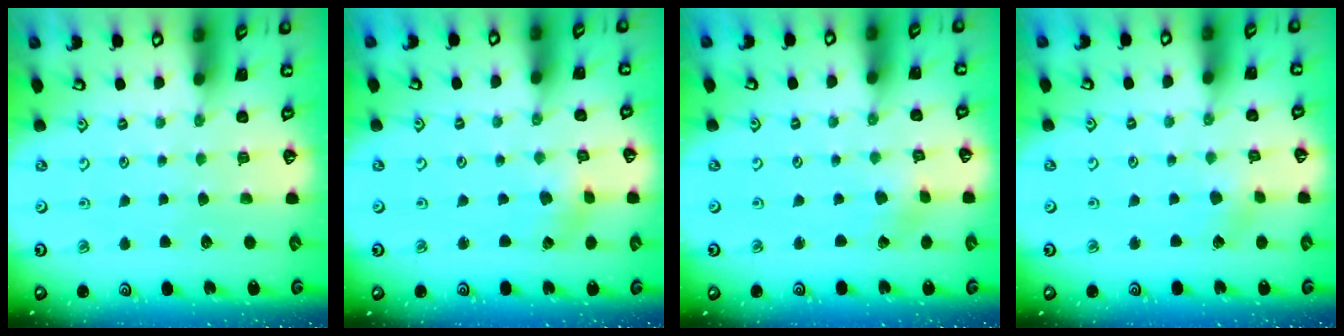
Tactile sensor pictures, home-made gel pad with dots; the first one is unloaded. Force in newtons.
{"total": 1.4, "press": 1.4, "slide": 0.1}
{"total": 0.9, "press": 0.9, "slide": 0.1}
{"total": 2.5, "press": 2.4, "slide": 0.8}